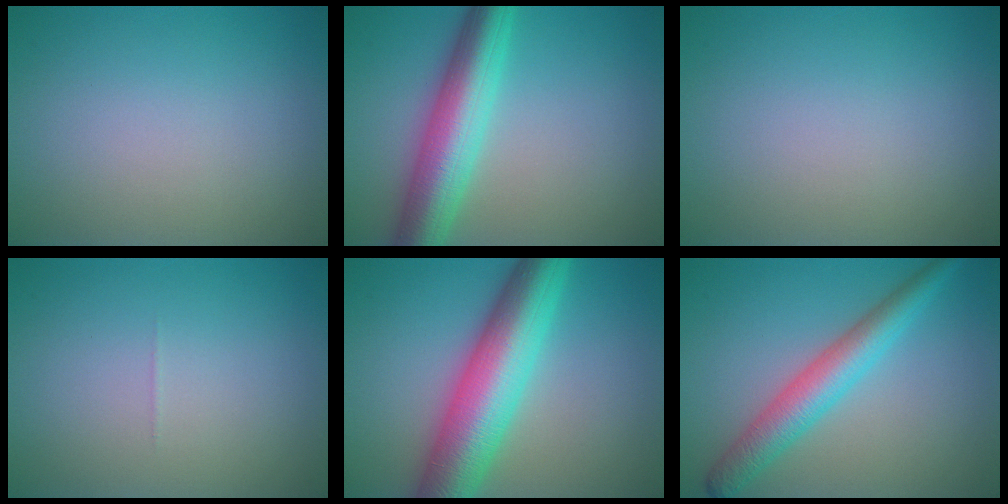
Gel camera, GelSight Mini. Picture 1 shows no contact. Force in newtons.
{"total": 7.5, "press": 7.5, "slide": 0.2}
{"total": 0.0}
{"total": 0.0}
{"total": 10.1, "press": 10.1, "slide": 0.2}
{"total": 4.7, "press": 4.7, "slide": 0.1}